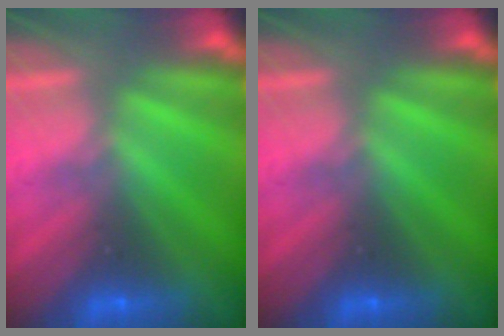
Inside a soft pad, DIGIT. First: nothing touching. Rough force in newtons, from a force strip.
{"total": 0.0}